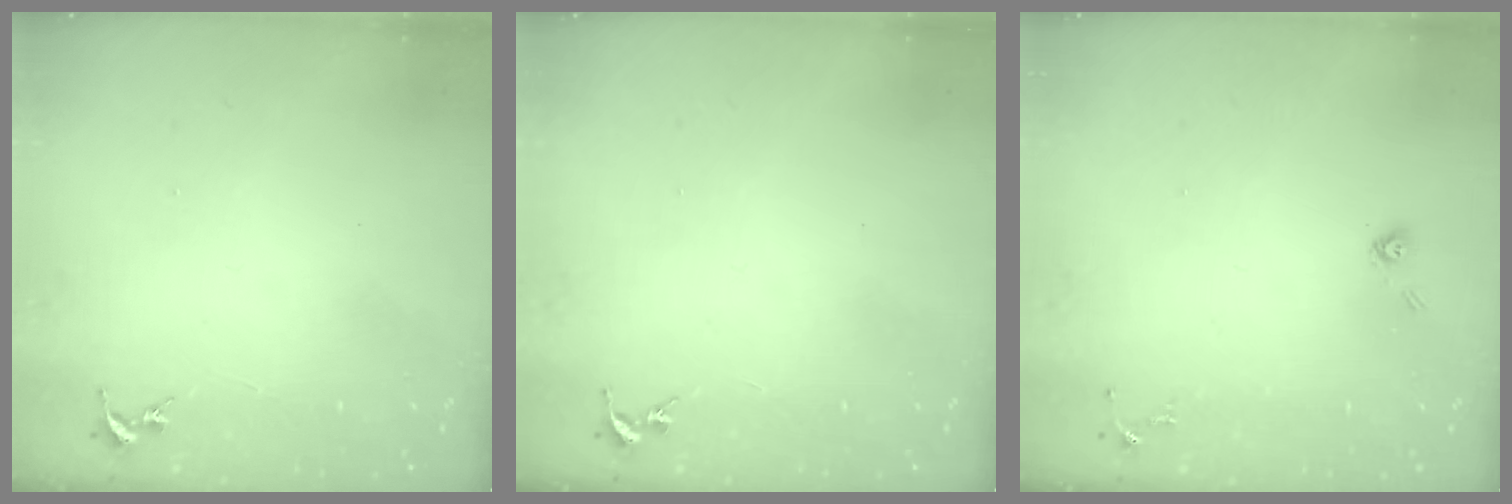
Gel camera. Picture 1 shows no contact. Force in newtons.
{"total": 0.0}
{"total": 3.7, "press": 3.1, "slide": 1.9}